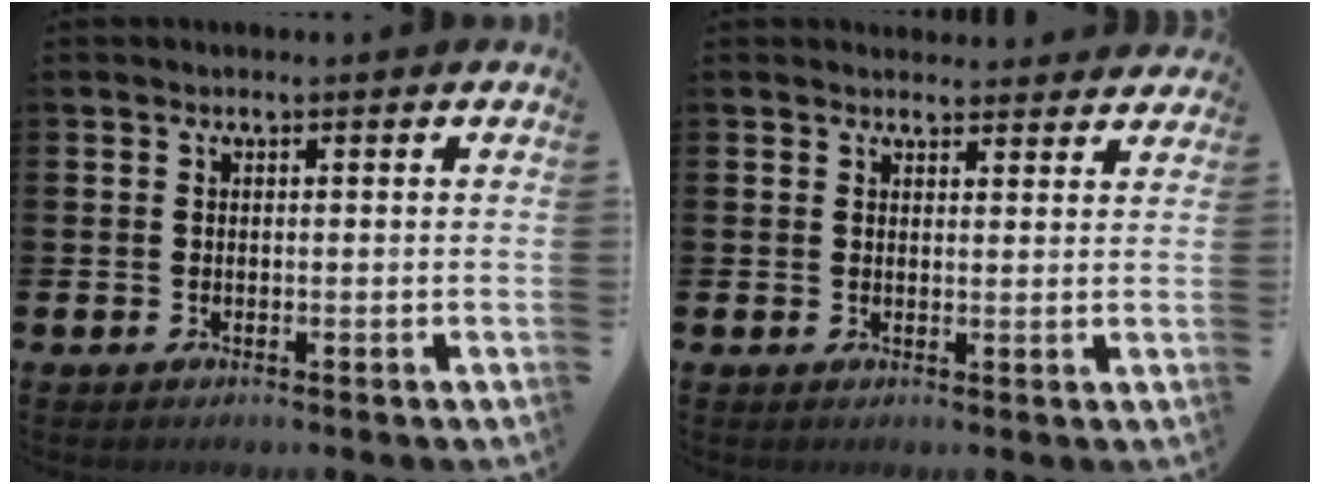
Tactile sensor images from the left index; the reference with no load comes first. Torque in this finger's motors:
{"motor_torque": [0.09, -1.79, -0.07, -0.02]}